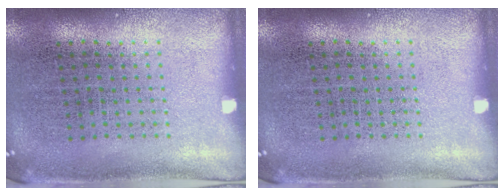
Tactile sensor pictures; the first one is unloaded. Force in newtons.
{"total": 0.0}